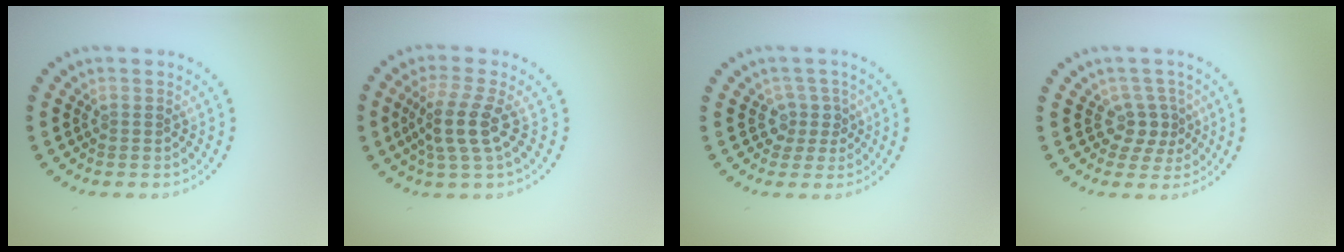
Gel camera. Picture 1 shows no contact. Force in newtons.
{"total": 3.6, "press": 2.8, "slide": 2.4}
{"total": 2.1, "press": 1.5, "slide": 1.5}
{"total": 2.5, "press": 1.8, "slide": 1.7}